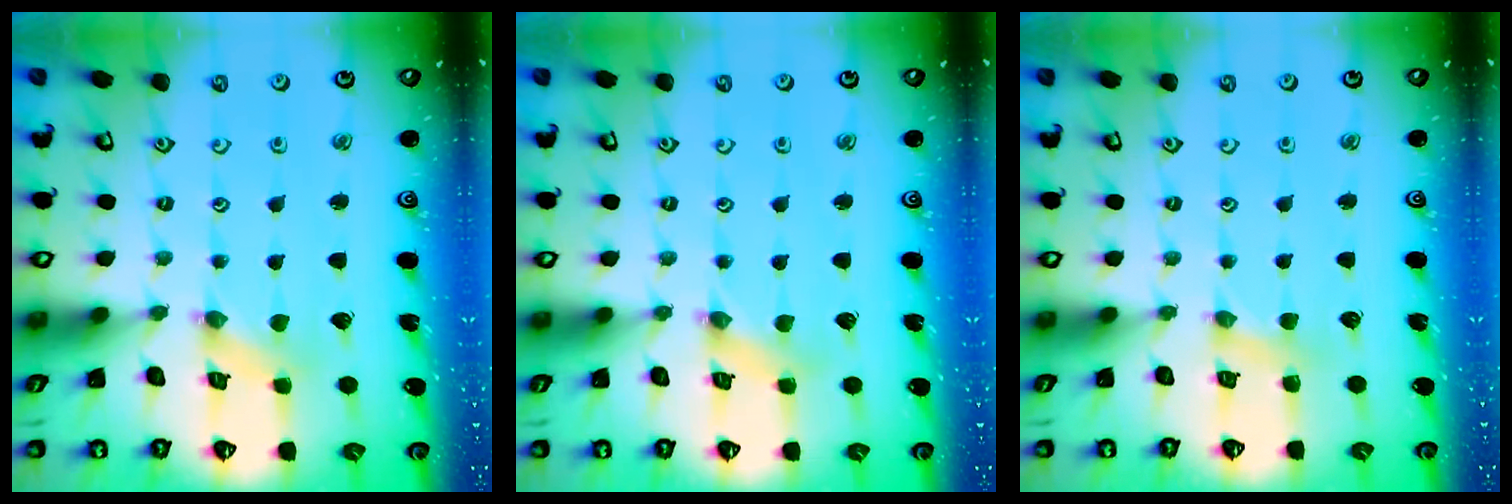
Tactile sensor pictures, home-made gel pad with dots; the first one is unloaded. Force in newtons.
{"total": 0.8, "press": 0.8, "slide": 0.0}
{"total": 2.8, "press": 2.8, "slide": 0.3}